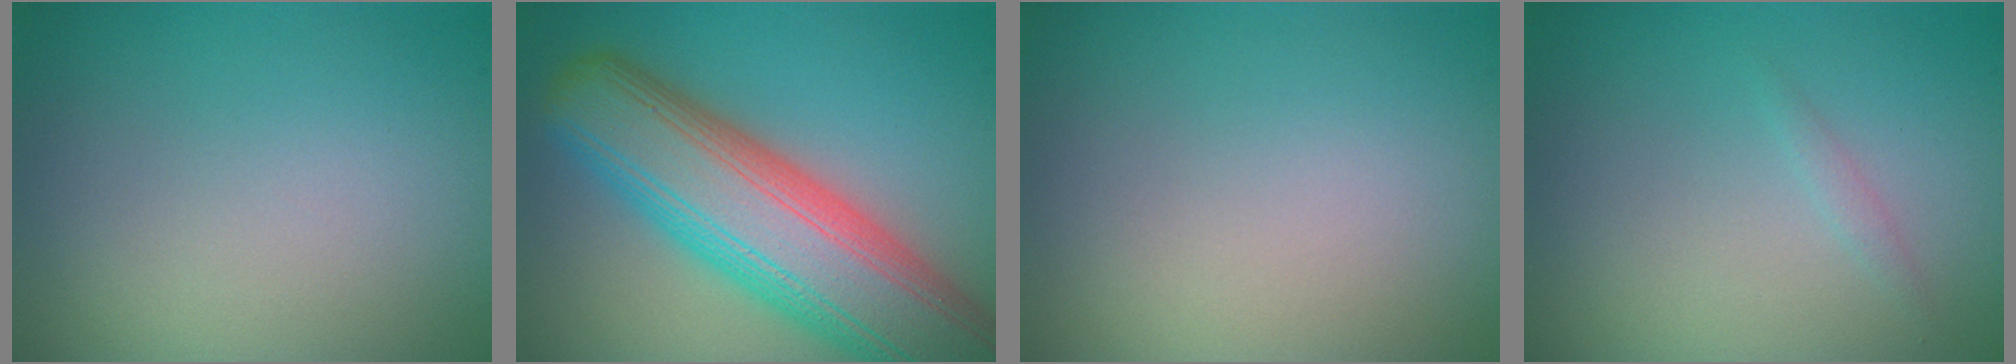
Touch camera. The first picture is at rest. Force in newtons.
{"total": 12.4, "press": 12.4, "slide": 0.7}
{"total": 0.0}
{"total": 0.7, "press": 0.7, "slide": 0.0}